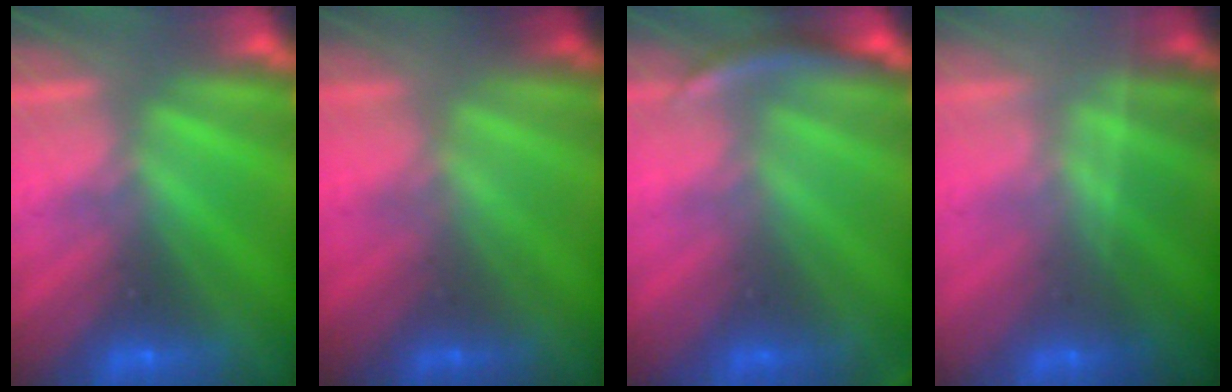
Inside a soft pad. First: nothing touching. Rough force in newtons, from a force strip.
{"total": 1.7}
{"total": 2.9}
{"total": 1.6}